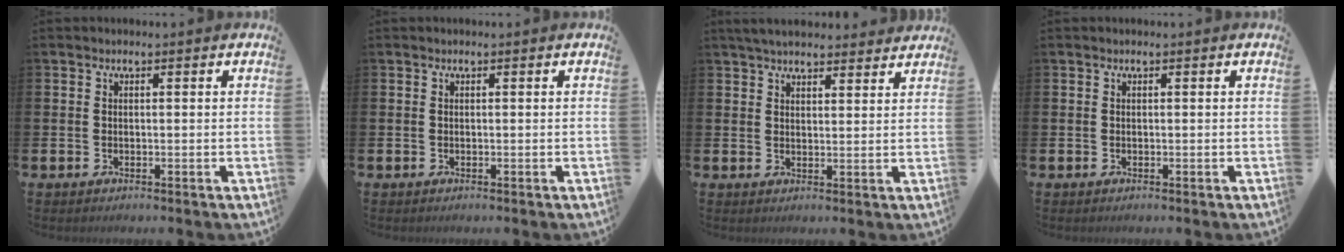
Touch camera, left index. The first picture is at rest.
{"total": 0.0}
{"total": 4.4, "force": [4.2, 1.0, 0.9], "torque": [-0.024, -0.014, 0.077]}
{"total": 0.0}